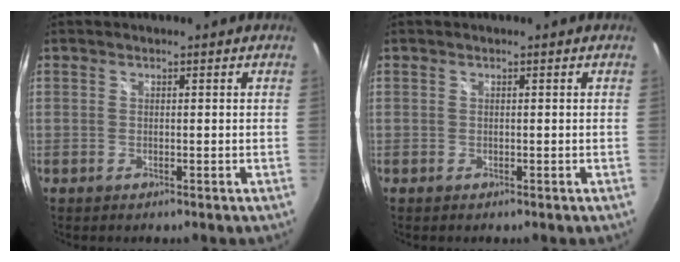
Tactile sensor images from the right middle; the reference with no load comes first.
{"total": 0.0}